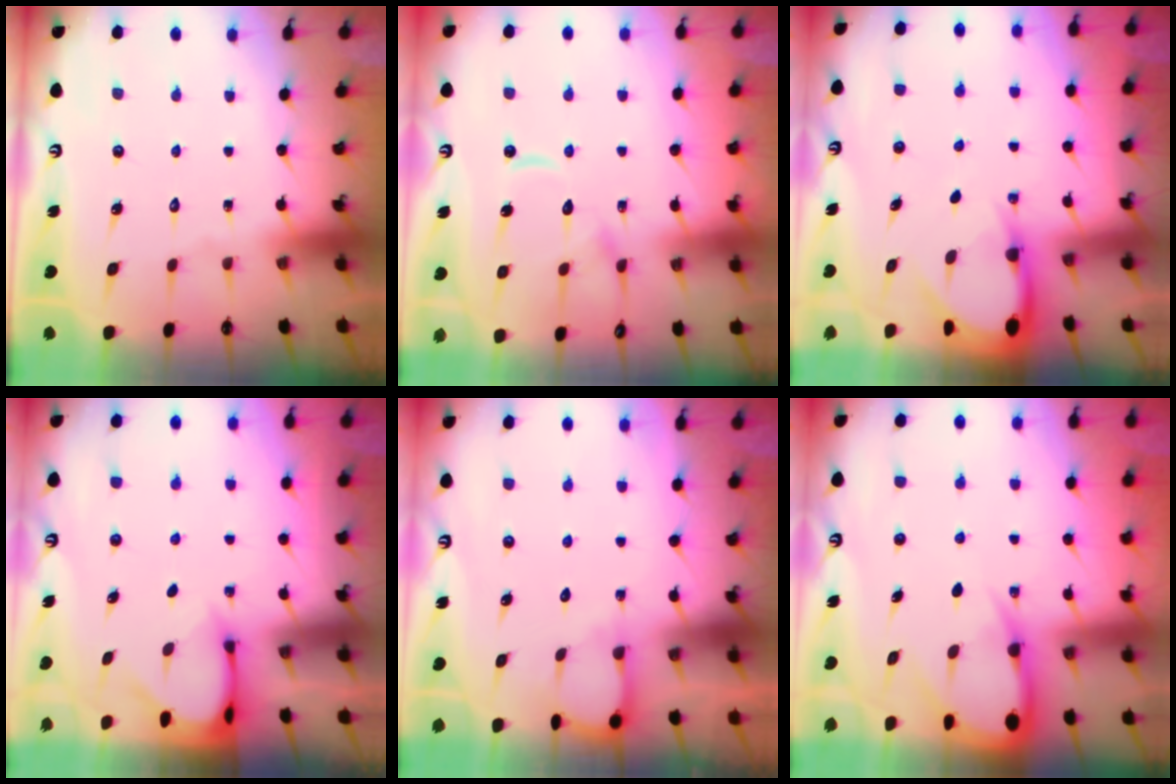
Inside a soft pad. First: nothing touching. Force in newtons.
{"total": 11.9, "press": 11.8, "slide": 1.1}
{"total": 4.7, "press": 4.6, "slide": 0.8}
{"total": 3.2, "press": 3.2, "slide": 0.3}
{"total": 3.9, "press": 3.8, "slide": 0.4}
{"total": 6.9, "press": 6.8, "slide": 0.6}